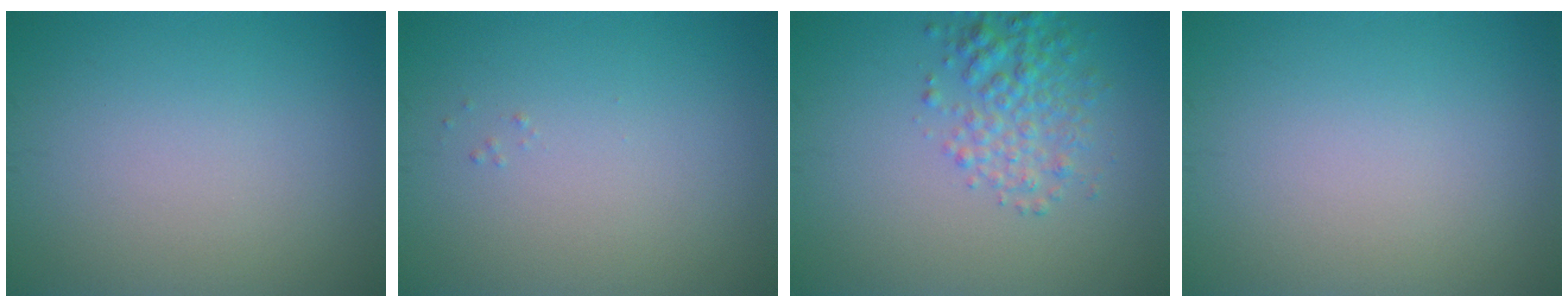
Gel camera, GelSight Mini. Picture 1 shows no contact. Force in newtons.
{"total": 0.0}
{"total": 3.3, "press": 3.3, "slide": 0.1}
{"total": 0.0}